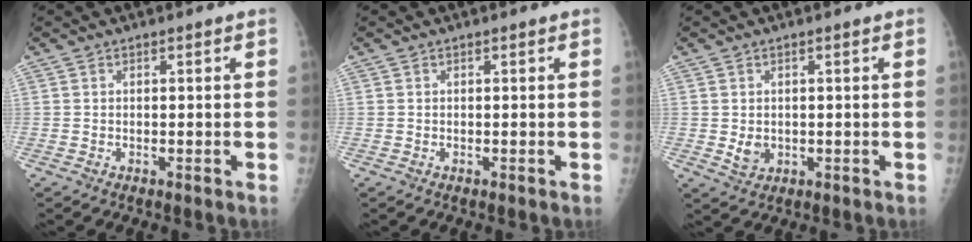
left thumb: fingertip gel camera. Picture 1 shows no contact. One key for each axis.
{"total": 0.0}
{"total": 2.6, "fx": 0.1, "fy": 2.0, "fz": 1.6, "tx": -0.020, "ty": -0.005, "tz": 0.011}